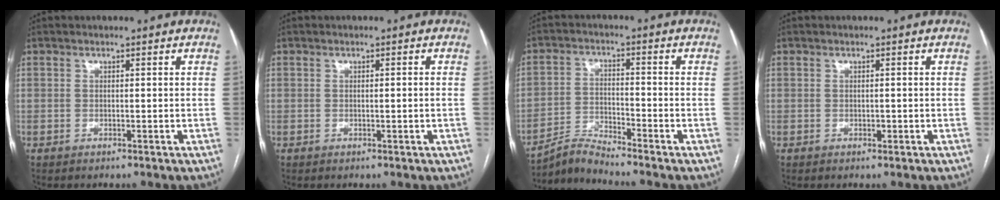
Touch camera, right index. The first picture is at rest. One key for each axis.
{"total": 0.9, "fx": -0.1, "fy": -0.2, "fz": 0.8, "tx": -0.012, "ty": 0.001, "tz": 0.002}
{"total": 5.0, "fx": -4.8, "fy": -1.5, "fz": -0.1, "tx": -0.010, "ty": -0.013, "tz": -0.091}
{"total": 0.6, "fx": -0.1, "fy": 0.3, "fz": 0.5, "tx": -0.007, "ty": 0.000, "tz": -0.001}